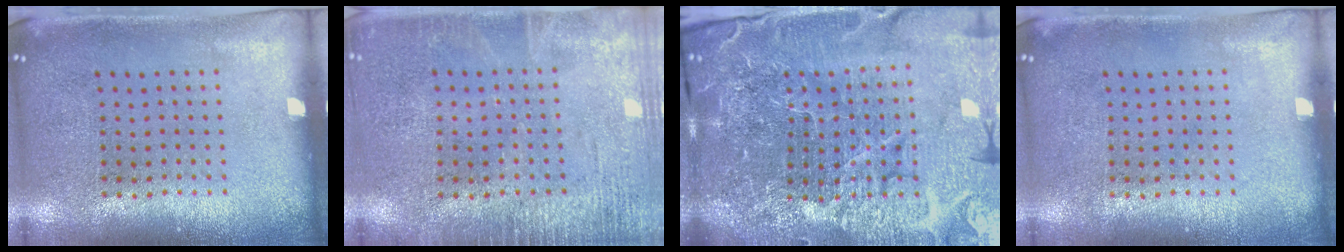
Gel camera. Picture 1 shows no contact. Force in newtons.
{"total": 2.6, "press": 2.5, "slide": 0.3}
{"total": 6.7, "press": 5.8, "slide": 3.3}
{"total": 0.0}